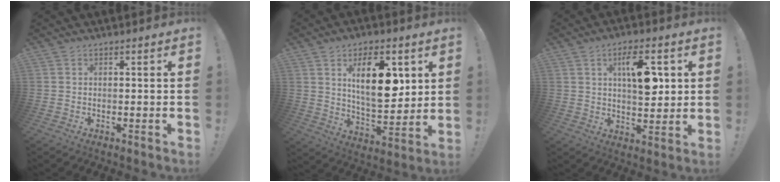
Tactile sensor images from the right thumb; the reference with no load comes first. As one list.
[{"total": 16.6, "force": [5.7, 7.8, 13.5], "torque": [-0.204, -0.016, 0.092]}, {"total": 11.5, "force": [3.8, 5.2, 9.5], "torque": [-0.126, -0.008, 0.059]}]